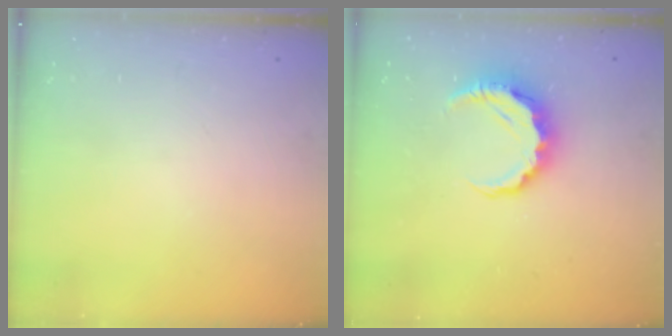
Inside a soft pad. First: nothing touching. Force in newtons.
{"total": 8.3, "press": 8.2, "slide": 1.4}